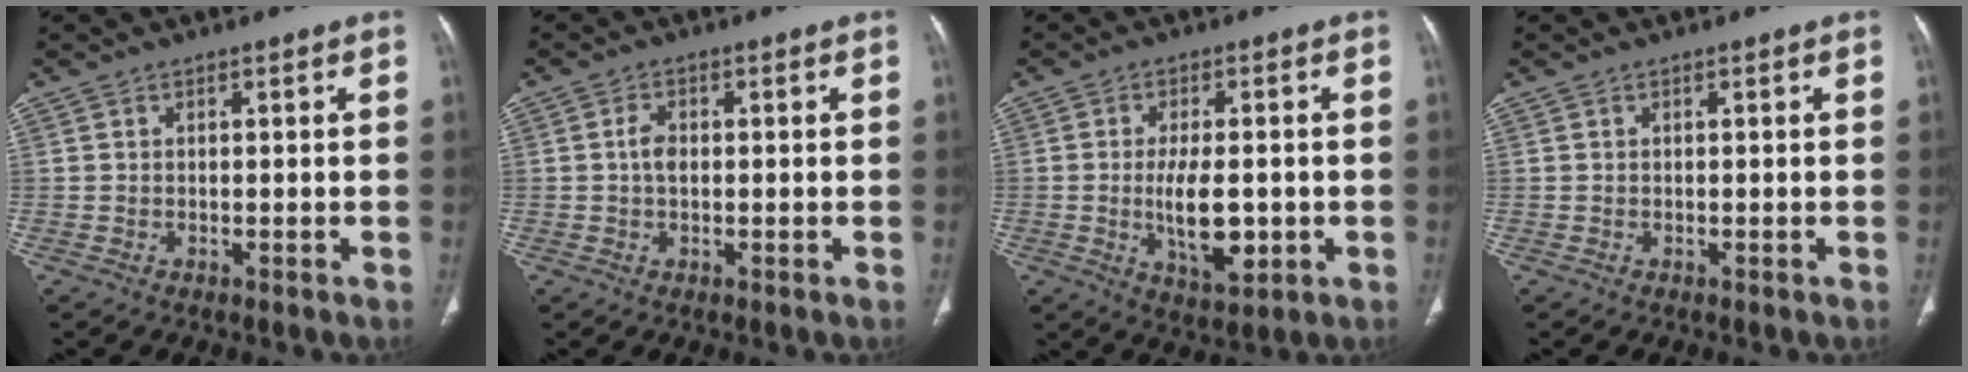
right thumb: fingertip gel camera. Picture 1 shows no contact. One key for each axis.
{"total": 2.6, "fx": 0.1, "fy": 1.7, "fz": 2.0, "tx": -0.037, "ty": 0.005, "tz": -0.002}
{"total": 9.5, "fx": -1.4, "fy": 4.3, "fz": 8.3, "tx": -0.128, "ty": -0.008, "tz": -0.016}
{"total": 0.0}